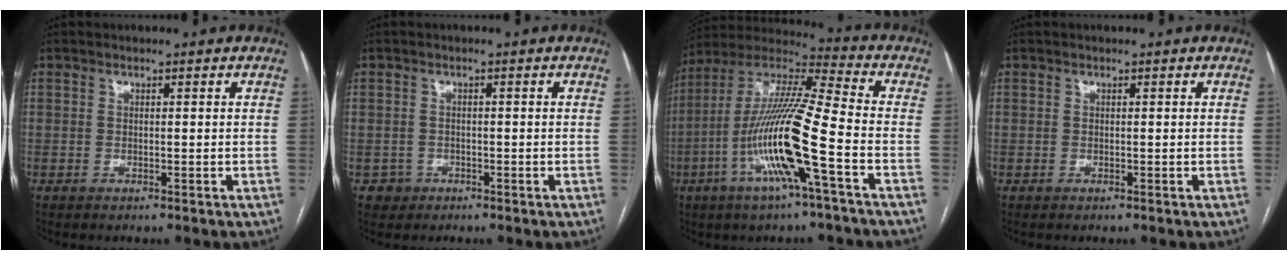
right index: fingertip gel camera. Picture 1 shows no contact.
{"total": 2.3, "force": [-1.0, 2.0, -0.3], "torque": [0.013, 0.011, -0.017]}
{"total": 17.2, "force": [-5.4, 0.1, 16.3], "torque": [-0.327, -0.002, -0.109]}
{"total": 0.0}